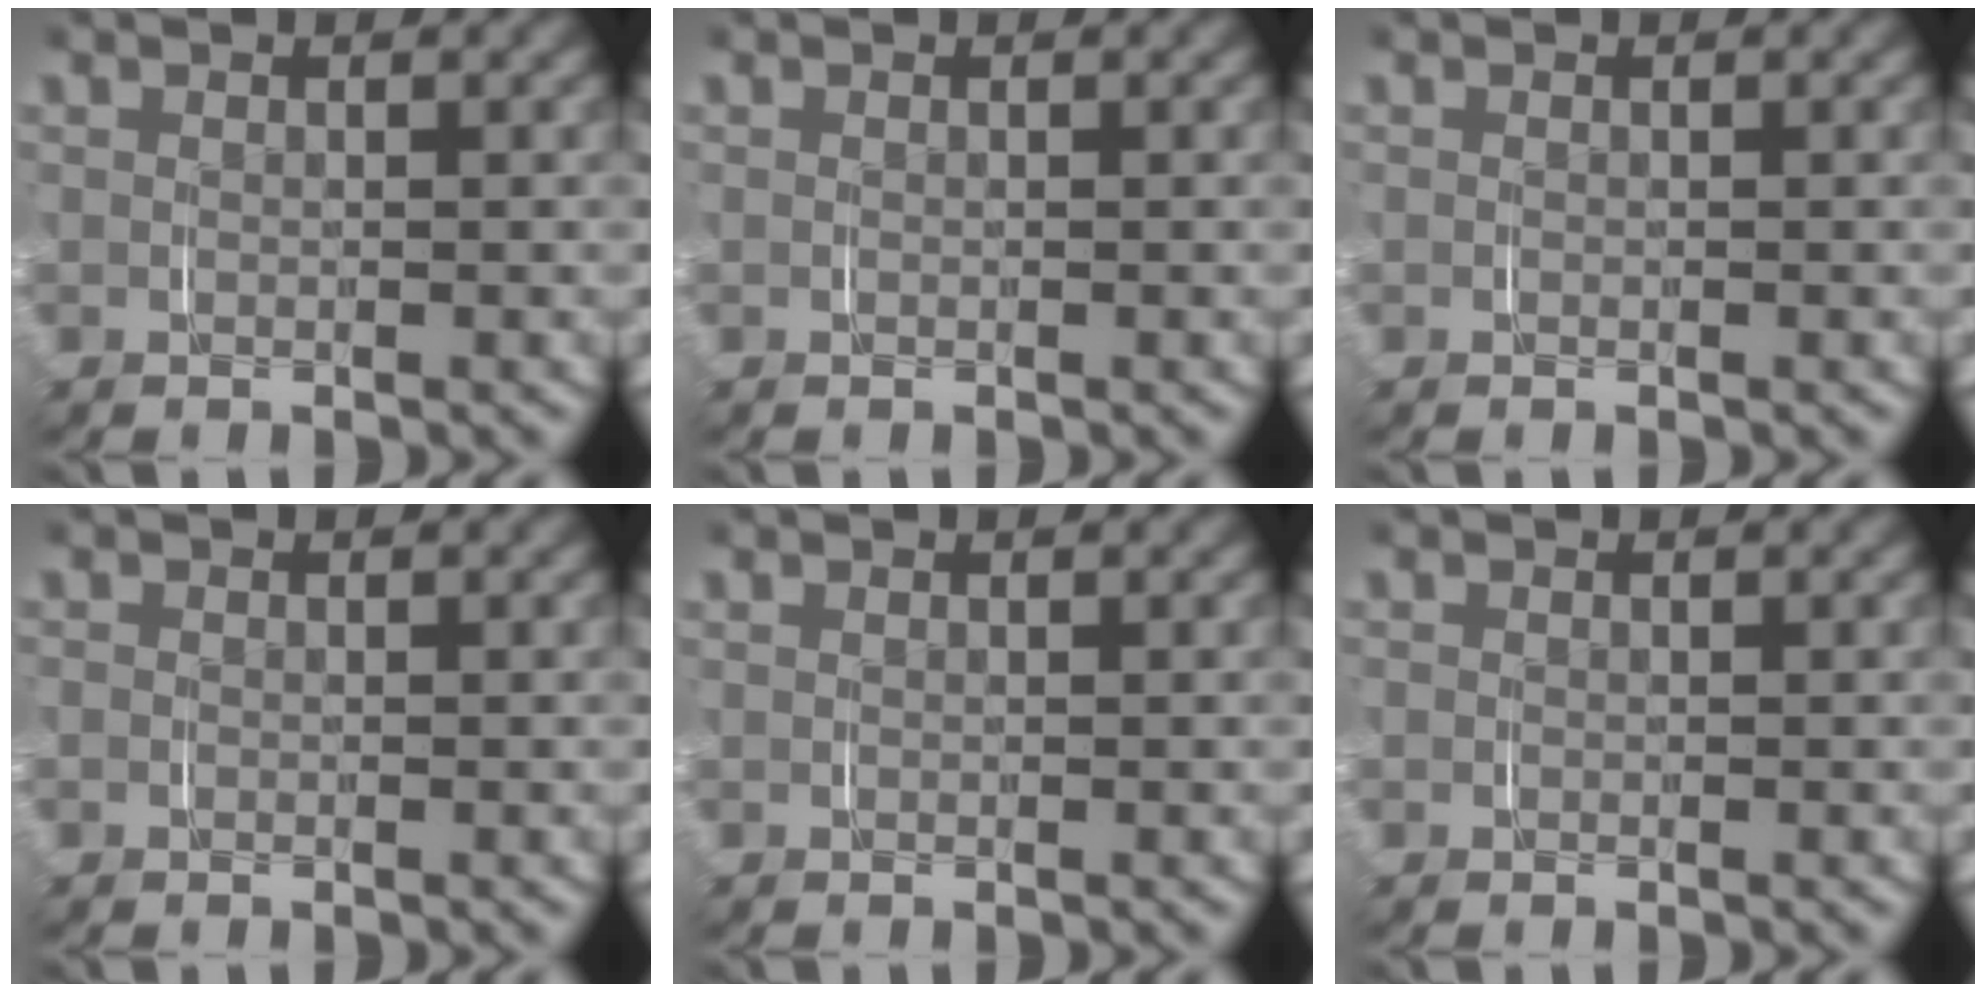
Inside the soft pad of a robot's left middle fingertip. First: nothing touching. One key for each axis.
{"total": 0.0}
{"total": 0.0}
{"total": 0.9, "fx": -0.5, "fy": 0.8, "fz": 0.2, "tx": -0.015, "ty": -0.007, "tz": -0.008}
{"total": 0.0}
{"total": 0.6, "fx": -0.3, "fy": 0.6, "fz": 0.1, "tx": -0.011, "ty": -0.006, "tz": -0.003}